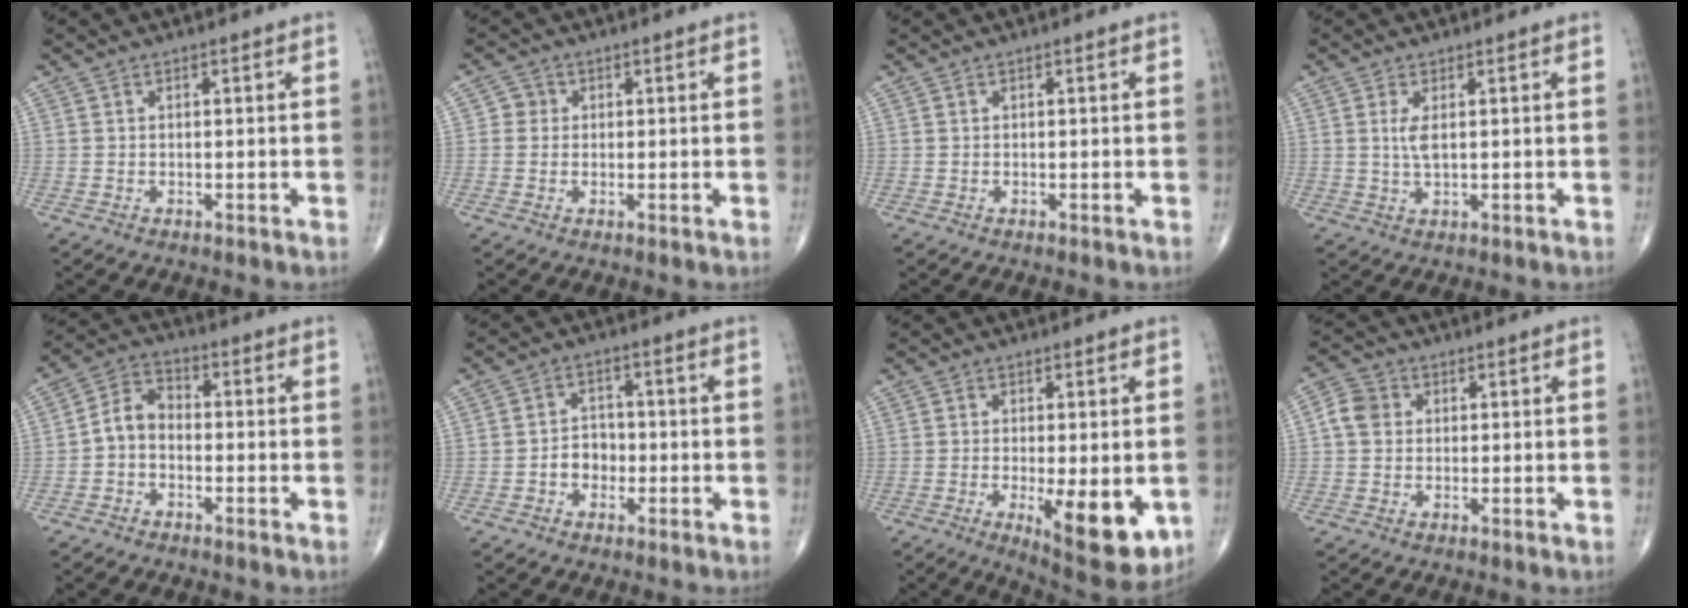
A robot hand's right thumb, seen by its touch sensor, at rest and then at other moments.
{"total": 2.2, "force": [0.2, 2.1, 0.5], "torque": [0.006, 0.005, -0.003]}
{"total": 0.0}
{"total": 2.8, "force": [0.6, 0.8, 2.6], "torque": [-0.057, -0.007, 0.015]}
{"total": 5.7, "force": [-1.4, 4.1, 3.6], "torque": [-0.054, 0.026, -0.043]}
{"total": 4.4, "force": [-1.3, 3.6, 2.2], "torque": [-0.014, 0.018, -0.030]}
{"total": 12.4, "force": [-3.1, 4.3, 11.2], "torque": [-0.149, -0.023, -0.033]}
{"total": 4.5, "force": [0.5, 3.9, 2.2], "torque": [-0.034, 0.011, 0.001]}